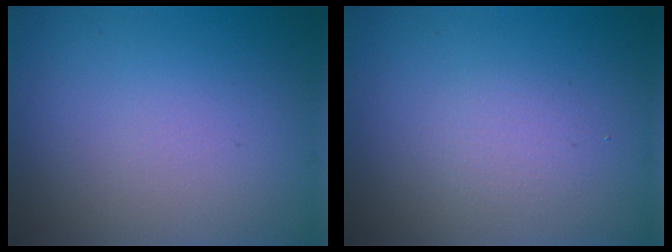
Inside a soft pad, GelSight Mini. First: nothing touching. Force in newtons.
{"total": 1.4, "press": 1.3, "slide": 0.1}